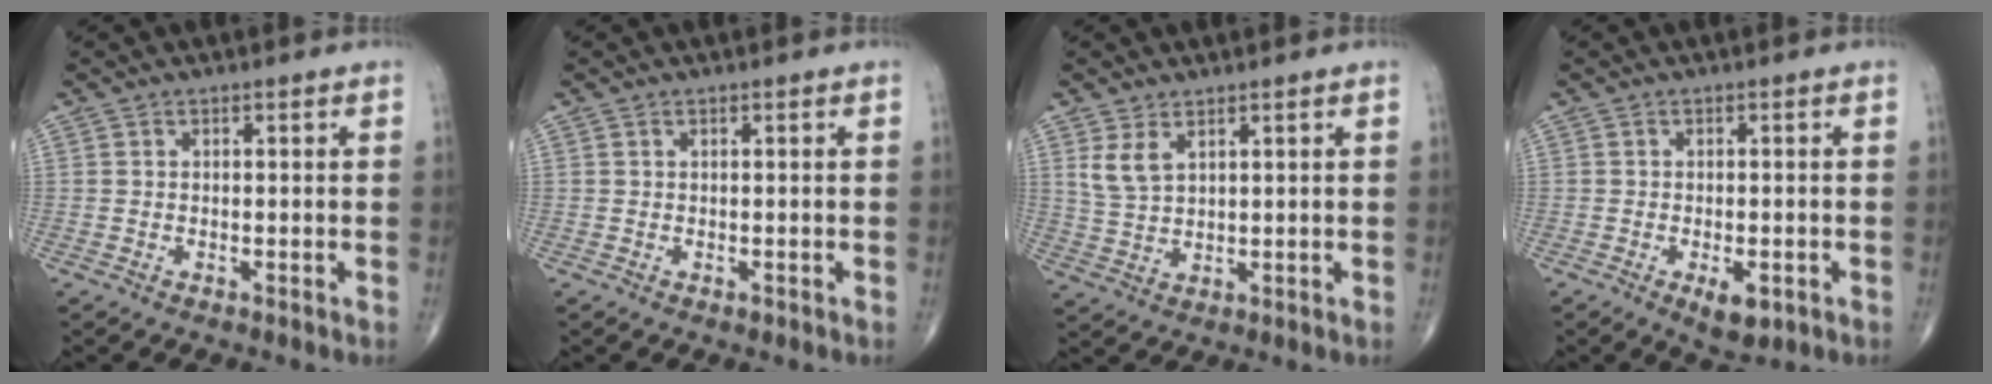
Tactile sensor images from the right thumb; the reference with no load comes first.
{"total": 0.6, "force": [0.0, 0.4, 0.5], "torque": [-0.008, -0.001, 0.002]}
{"total": 4.5, "force": [2.3, 2.3, 3.1], "torque": [-0.061, -0.010, 0.056]}
{"total": 4.6, "force": [-1.8, 2.1, 3.7], "torque": [-0.049, -0.004, -0.018]}